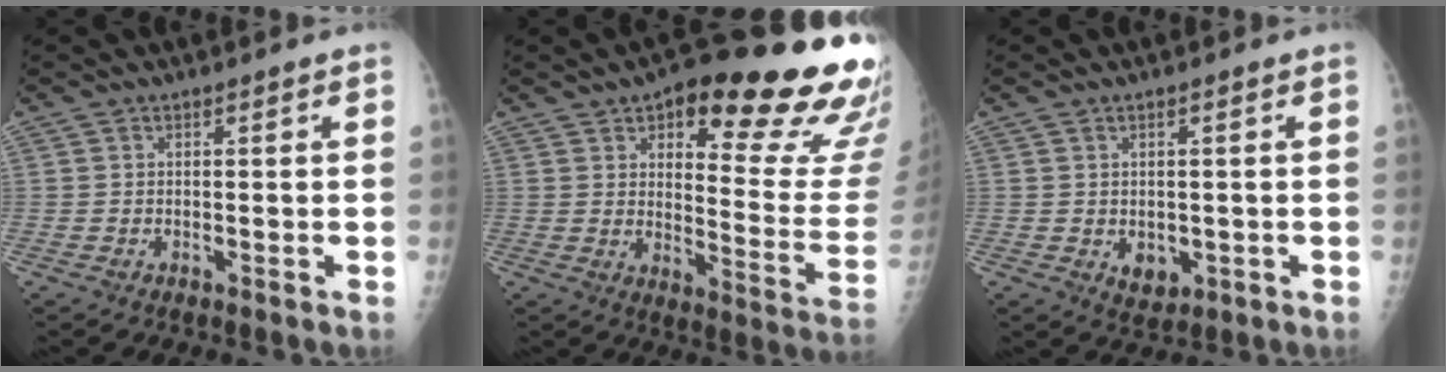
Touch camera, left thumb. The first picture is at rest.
{"total": 26.0, "force": [15.6, 7.9, 19.2], "torque": [-0.201, -0.073, 0.203]}
{"total": 3.6, "force": [-0.5, 2.6, 2.5], "torque": [-0.022, -0.005, 0.006]}